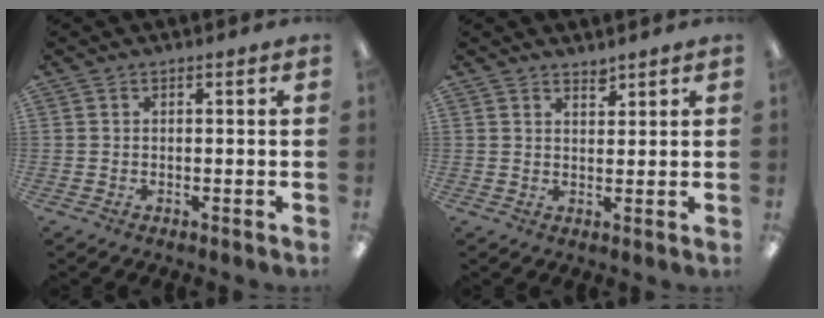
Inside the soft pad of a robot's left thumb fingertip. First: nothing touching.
{"total": 2.0, "force": [1.9, 0.3, 0.1], "torque": [0.004, -0.012, 0.035]}